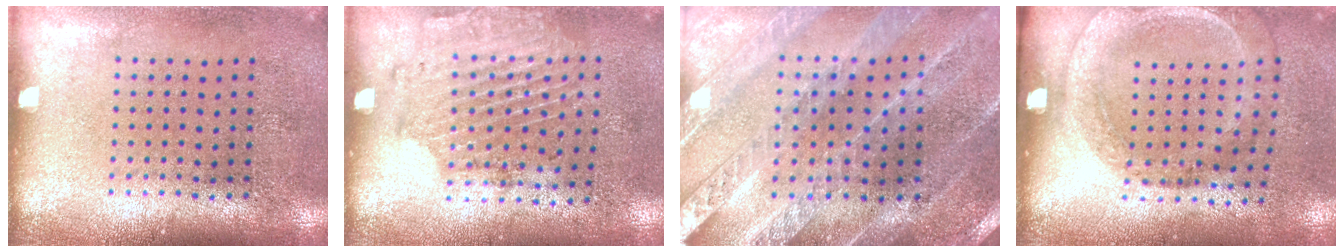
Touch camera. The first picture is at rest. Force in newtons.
{"total": 1.7, "press": 1.2, "slide": 1.1}
{"total": 2.2, "press": 2.2, "slide": 0.2}
{"total": 1.8, "press": 1.1, "slide": 1.4}